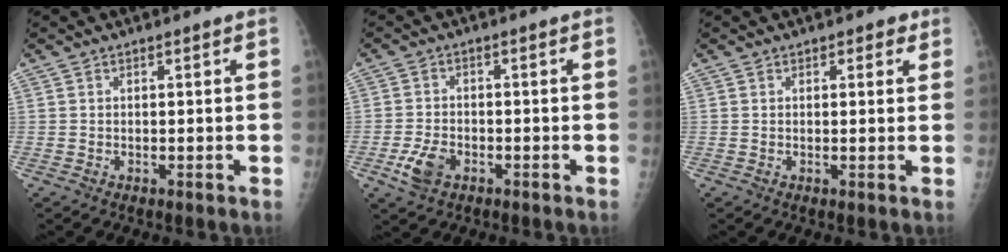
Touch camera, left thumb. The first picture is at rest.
{"total": 4.8, "force": [-2.2, 3.0, 3.1], "torque": [-0.063, 0.006, -0.040]}
{"total": 2.0, "force": [1.2, 1.2, 1.1], "torque": [0.004, -0.003, 0.011]}